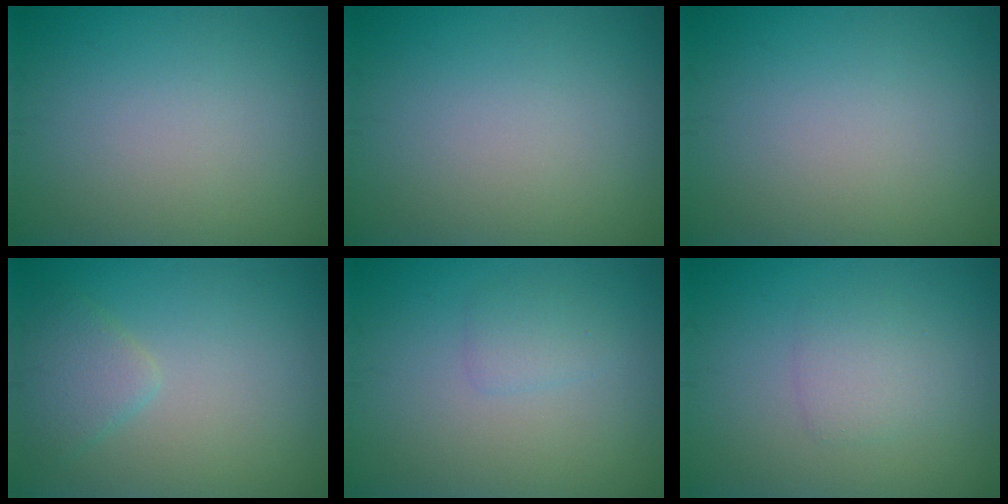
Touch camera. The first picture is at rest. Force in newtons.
{"total": 0.0}
{"total": 0.0}
{"total": 2.3, "press": 2.3, "slide": 0.1}
{"total": 1.2, "press": 1.2, "slide": 0.1}
{"total": 1.8, "press": 1.8, "slide": 0.2}